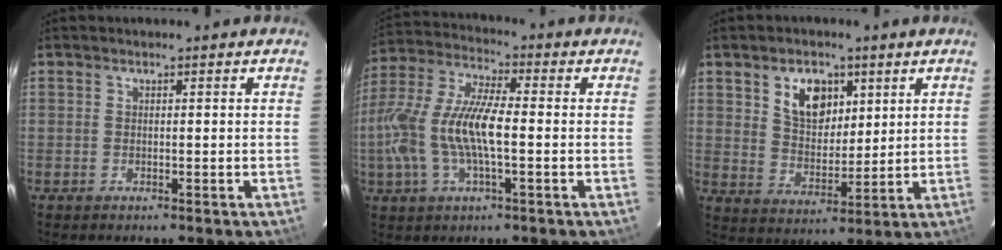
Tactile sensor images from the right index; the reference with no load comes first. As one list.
[{"total": 15.3, "force": [-2.3, 4.8, 14.4], "torque": [-0.295, 0.001, -0.047]}, {"total": 9.1, "force": [4.2, 5.9, 5.5], "torque": [-0.091, 0.007, 0.081]}]